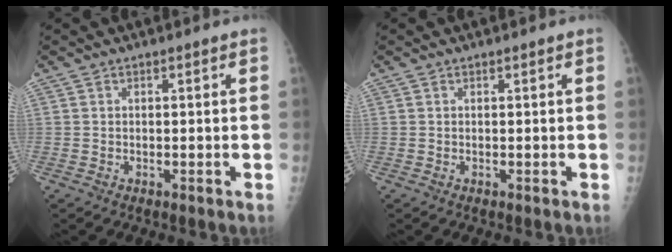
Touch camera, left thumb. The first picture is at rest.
{"total": 0.0}